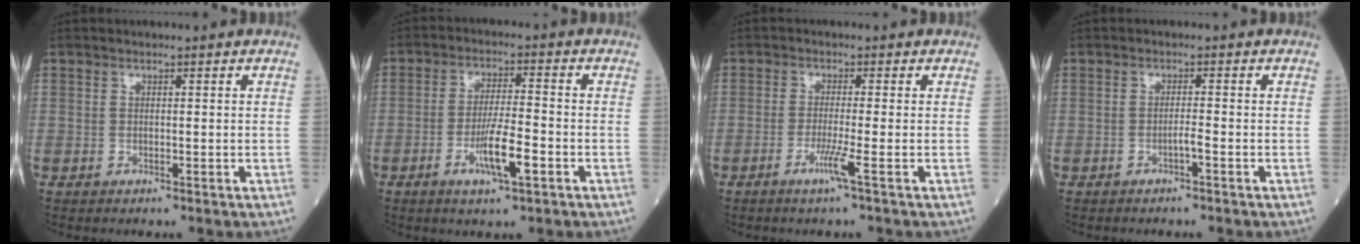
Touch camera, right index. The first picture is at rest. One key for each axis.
{"total": 6.9, "fx": -2.8, "fy": 0.7, "fz": 6.3, "tx": -0.114, "ty": -0.005, "tz": -0.050}
{"total": 3.1, "fx": -1.5, "fy": -0.9, "fz": 2.6, "tx": -0.056, "ty": -0.008, "tz": -0.034}
{"total": 1.2, "fx": -0.8, "fy": -0.2, "fz": 0.9, "tx": -0.016, "ty": 0.002, "tz": -0.015}